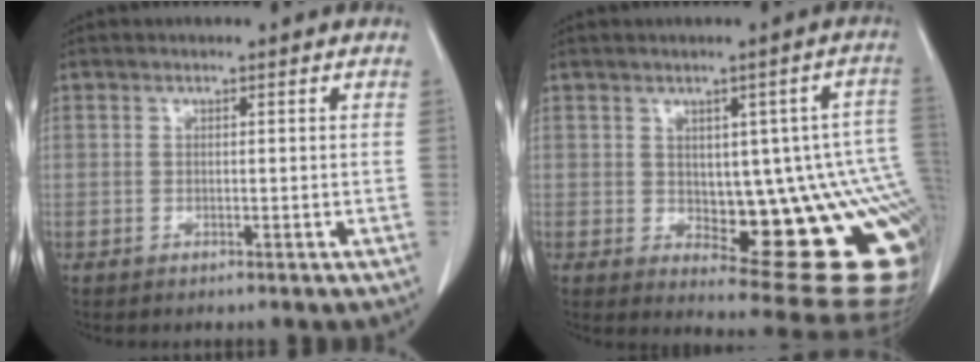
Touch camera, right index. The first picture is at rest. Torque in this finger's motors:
{"motor_torque": [1.42, -0.53, 0.25, 0.02]}